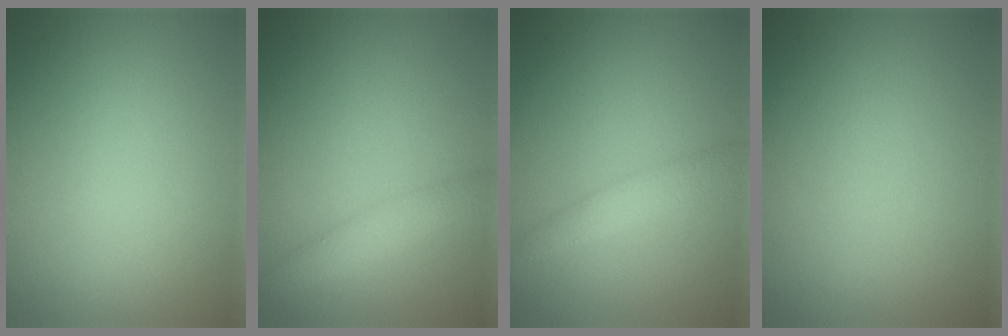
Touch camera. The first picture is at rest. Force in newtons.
{"total": 2.7, "press": 2.7, "slide": 0.2}
{"total": 2.1, "press": 2.1, "slide": 0.1}
{"total": 0.0}